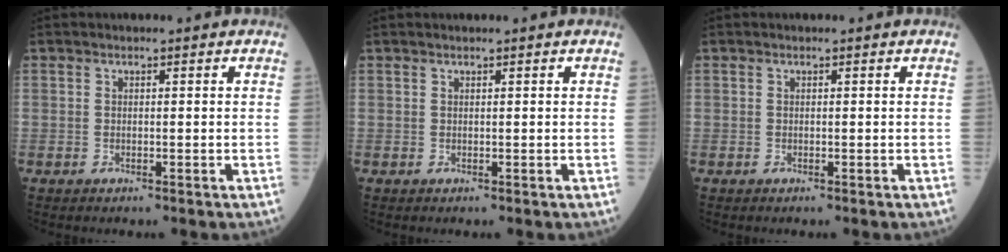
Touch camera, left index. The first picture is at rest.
{"total": 0.0}
{"total": 0.0}